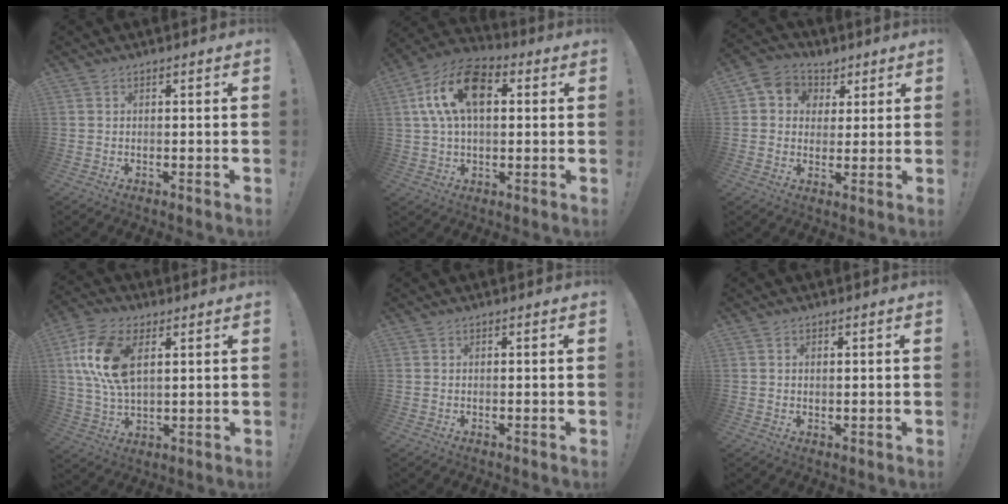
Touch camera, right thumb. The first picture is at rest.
{"total": 16.1, "force": [4.4, 9.4, 12.2], "torque": [-0.226, 0.006, 0.077]}
{"total": 7.2, "force": [1.8, 6.7, 2.1], "torque": [-0.035, -0.001, 0.042]}
{"total": 15.4, "force": [4.8, 9.1, 11.4], "torque": [-0.237, -0.003, 0.090]}
{"total": 0.0}
{"total": 0.8, "force": [0.6, 0.5, 0.3], "torque": [-0.002, -0.001, 0.011]}